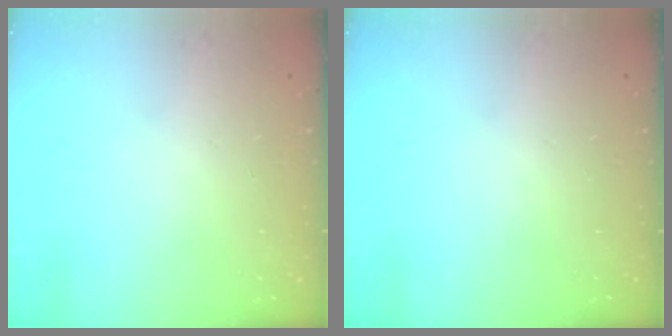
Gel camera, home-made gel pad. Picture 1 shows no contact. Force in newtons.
{"total": 0.0}